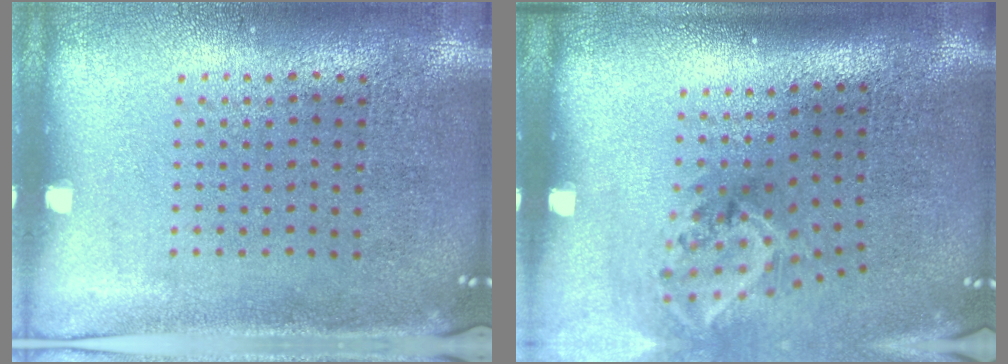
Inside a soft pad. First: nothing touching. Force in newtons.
{"total": 2.1, "press": 1.3, "slide": 1.6}